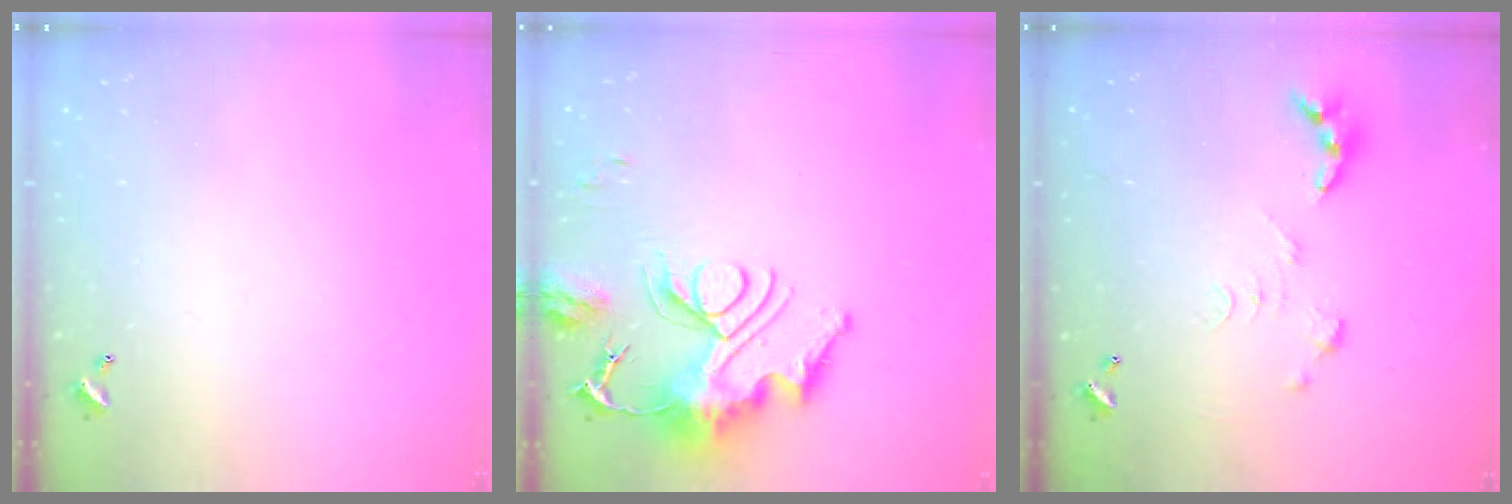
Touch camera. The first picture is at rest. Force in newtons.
{"total": 15.1, "press": 15.0, "slide": 1.8}
{"total": 0.0}